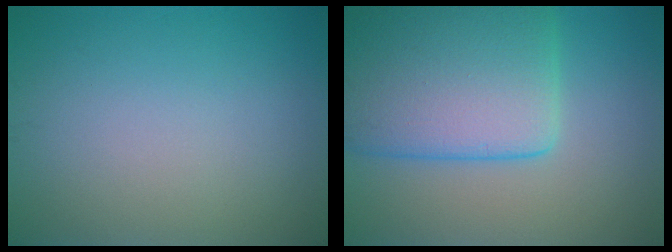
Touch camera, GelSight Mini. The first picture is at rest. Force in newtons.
{"total": 10.4, "press": 10.4, "slide": 0.2}